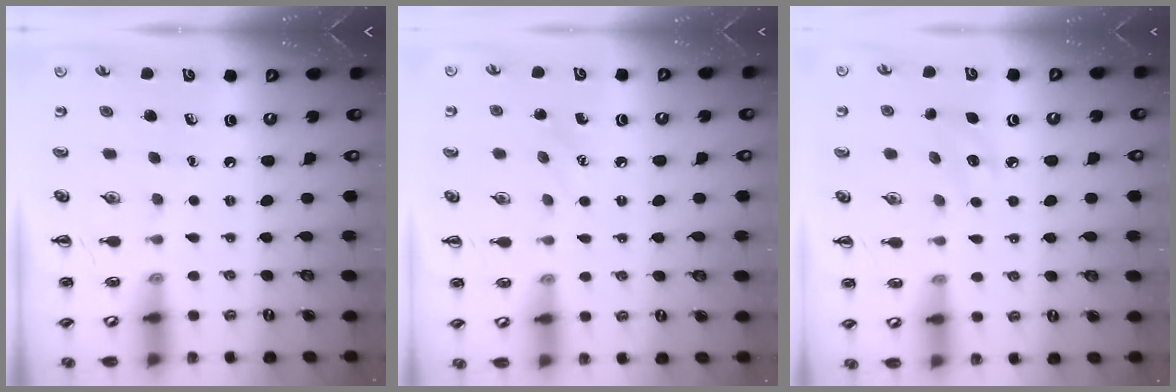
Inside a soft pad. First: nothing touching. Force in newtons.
{"total": 5.4, "press": 5.2, "slide": 1.3}
{"total": 7.3, "press": 7.1, "slide": 1.7}